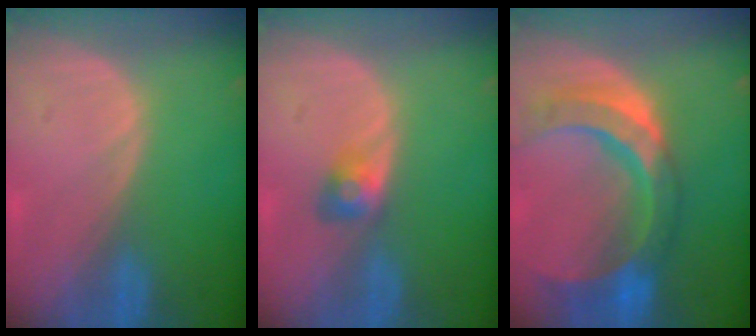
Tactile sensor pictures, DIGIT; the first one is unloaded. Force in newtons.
{"total": 2.9, "press": 2.5, "slide": 1.4}
{"total": 11.5, "press": 9.8, "slide": 5.9}